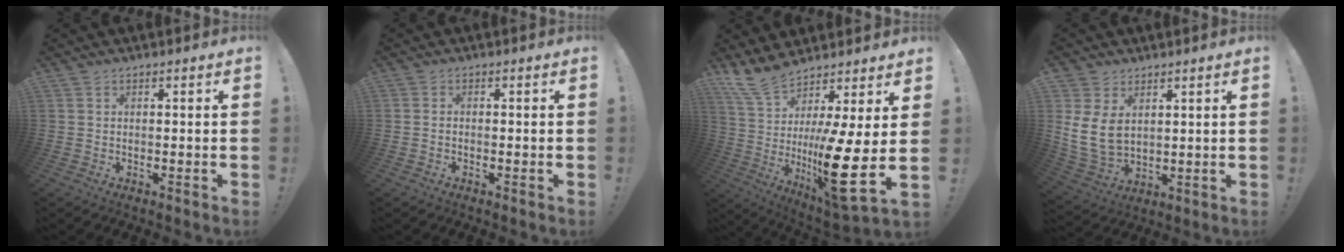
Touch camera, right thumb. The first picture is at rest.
{"total": 0.7, "force": [-0.6, 0.2, 0.3], "torque": [-0.003, 0.001, -0.012]}
{"total": 17.1, "force": [0.5, 1.6, 17.0], "torque": [-0.315, -0.049, 0.011]}
{"total": 10.2, "force": [2.9, 7.3, 6.5], "torque": [-0.135, -0.021, 0.062]}